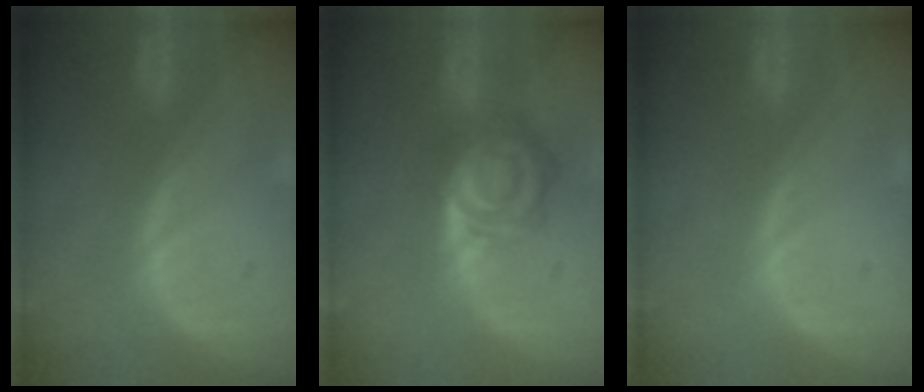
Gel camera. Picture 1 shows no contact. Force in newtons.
{"total": 8.0, "press": 7.1, "slide": 3.7}
{"total": 0.0}